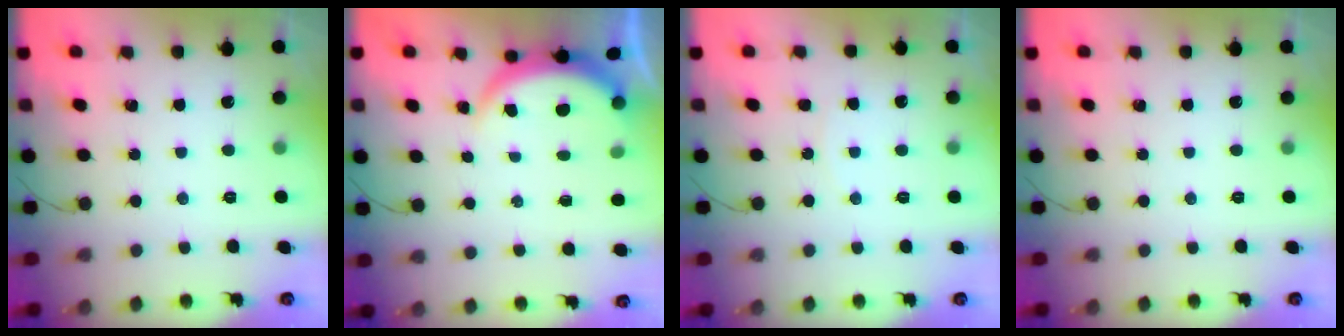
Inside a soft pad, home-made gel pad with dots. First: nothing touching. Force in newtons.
{"total": 3.9, "press": 3.8, "slide": 0.2}
{"total": 4.8, "press": 4.8, "slide": 0.6}
{"total": 0.0}